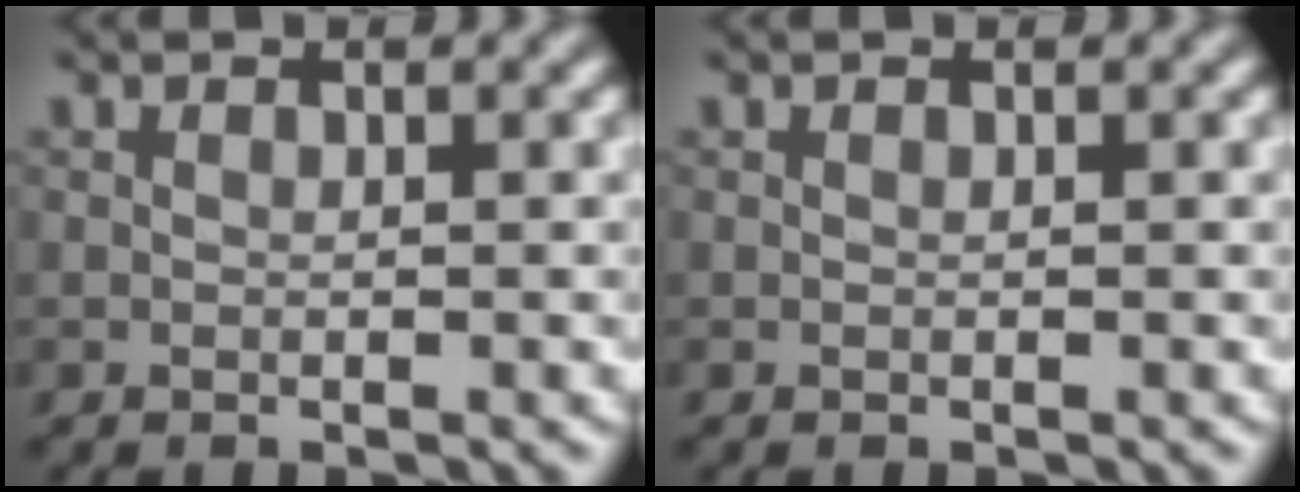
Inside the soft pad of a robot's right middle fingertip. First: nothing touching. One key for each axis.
{"total": 0.0}